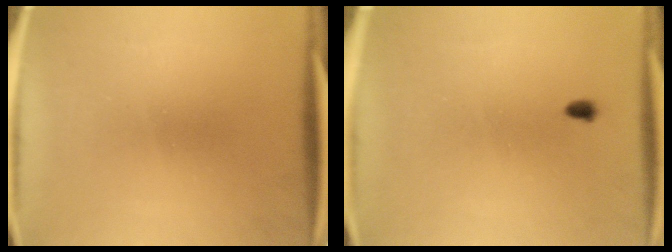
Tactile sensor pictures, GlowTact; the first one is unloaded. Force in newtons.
{"total": 1.0}